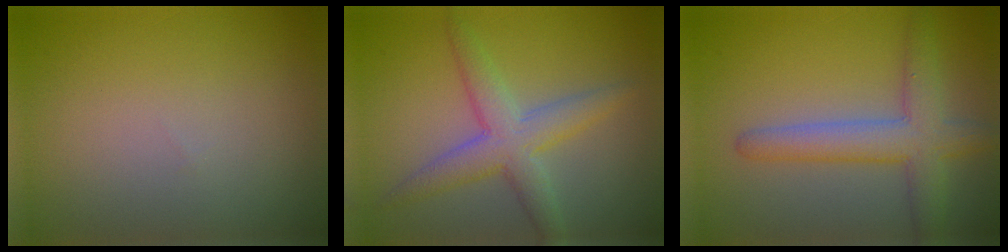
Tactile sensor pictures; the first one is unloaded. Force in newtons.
{"total": 4.4, "press": 4.4, "slide": 0.2}
{"total": 4.7, "press": 4.7, "slide": 0.2}